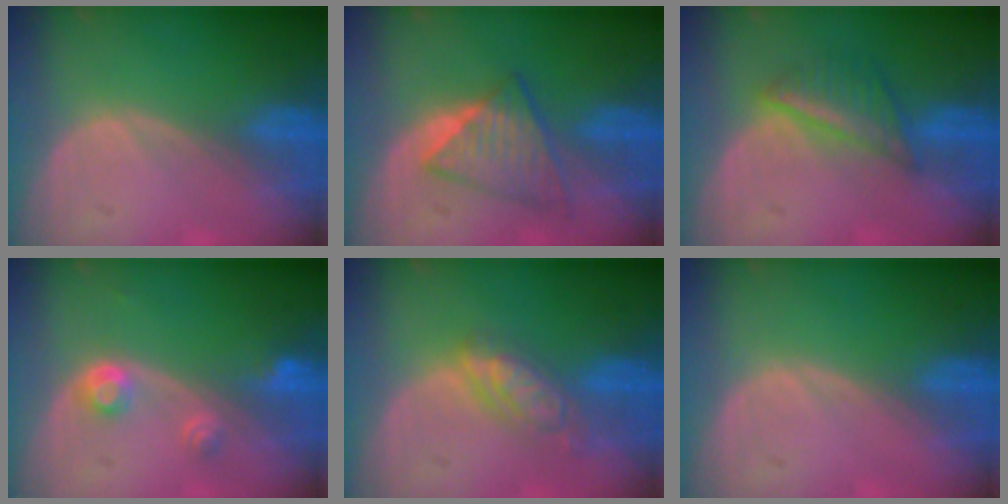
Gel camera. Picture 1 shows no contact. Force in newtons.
{"total": 5.9, "press": 5.8, "slide": 1.1}
{"total": 5.3, "press": 5.2, "slide": 1.1}
{"total": 3.0, "press": 2.8, "slide": 0.9}
{"total": 5.5, "press": 5.0, "slide": 2.4}
{"total": 0.0}